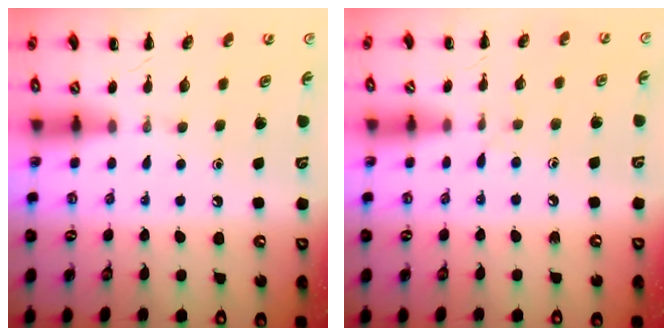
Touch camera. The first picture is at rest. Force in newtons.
{"total": 3.8, "press": 3.3, "slide": 1.9}